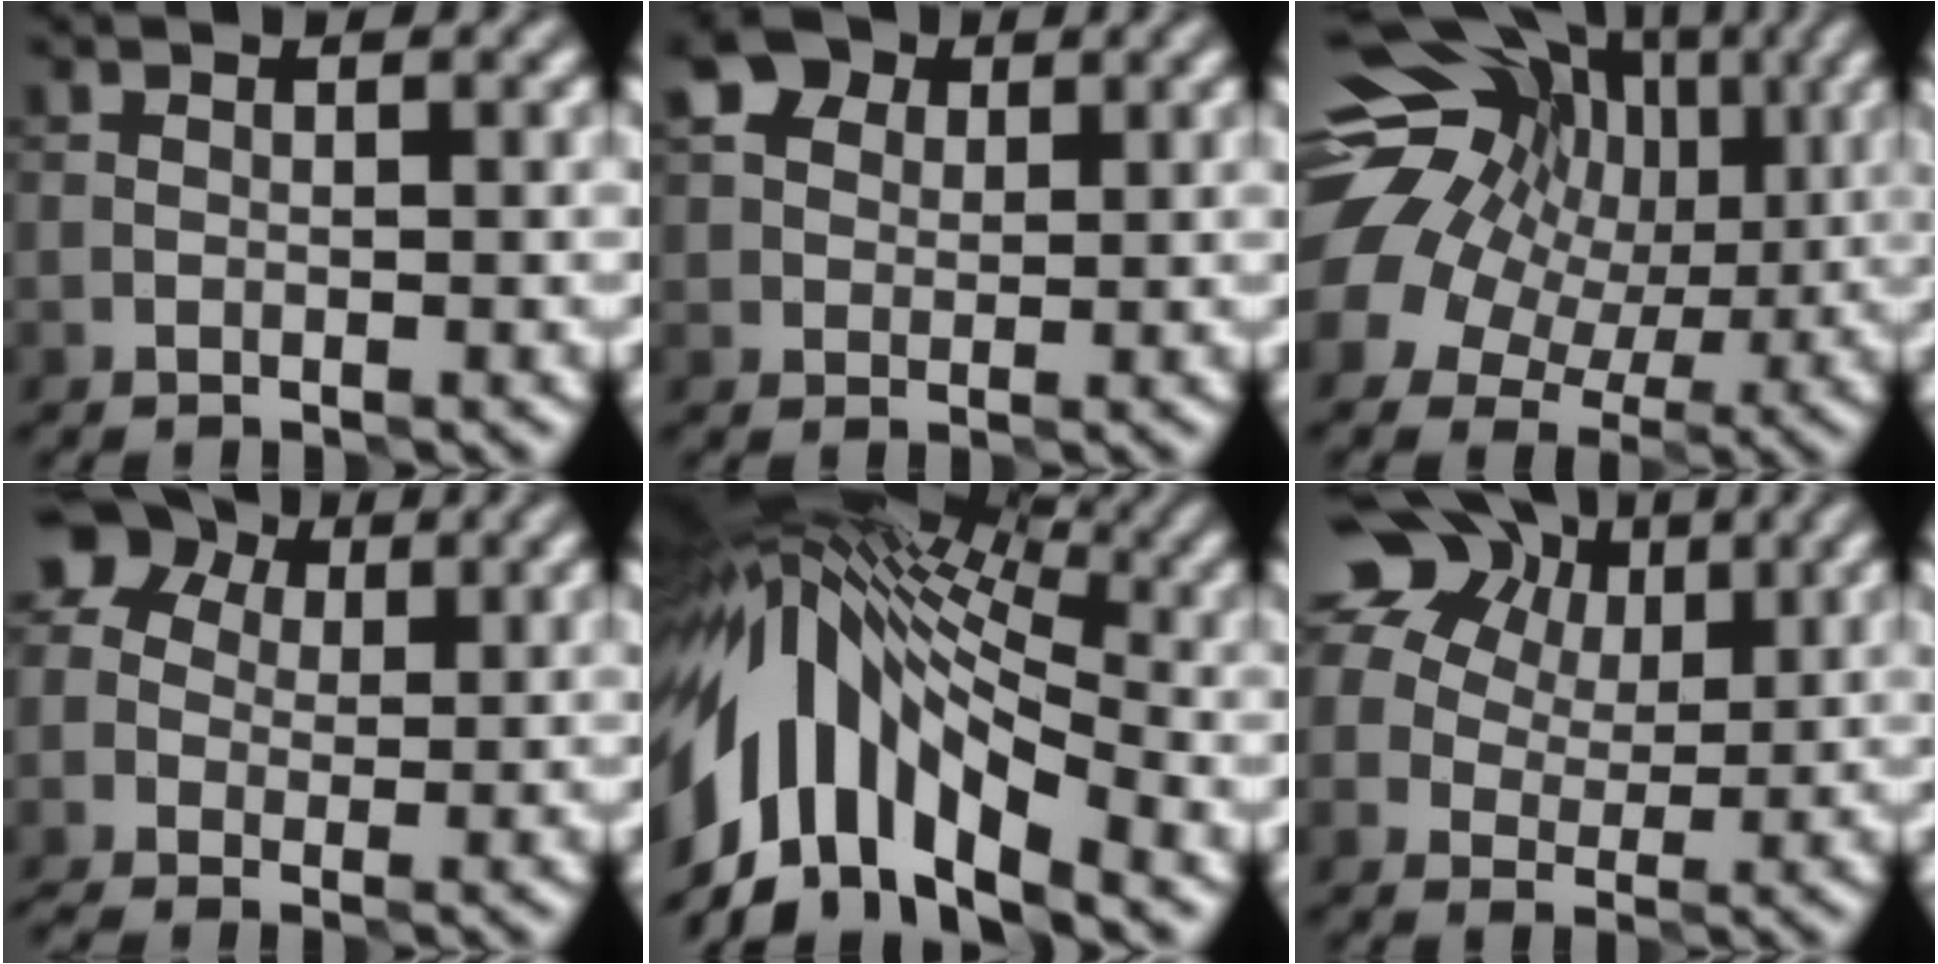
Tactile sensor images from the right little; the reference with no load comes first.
{"total": 4.0, "force": [2.3, 2.6, 1.8], "torque": [-0.030, 0.013, 0.032]}
{"total": 14.4, "force": [3.3, 11.3, 8.3], "torque": [-0.144, 0.032, 0.037]}
{"total": 5.5, "force": [1.0, 4.5, 3.1], "torque": [-0.065, 0.024, 0.009]}
{"total": 11.9, "force": [-2.6, 6.4, 9.7], "torque": [-0.175, 0.026, -0.045]}
{"total": 14.4, "force": [7.2, 10.1, 7.2], "torque": [-0.148, 0.048, 0.132]}